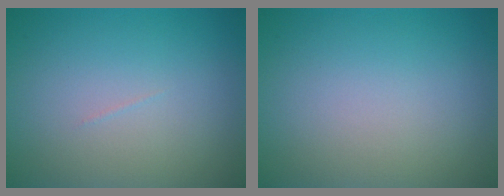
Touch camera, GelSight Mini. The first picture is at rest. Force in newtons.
{"total": 0.0}